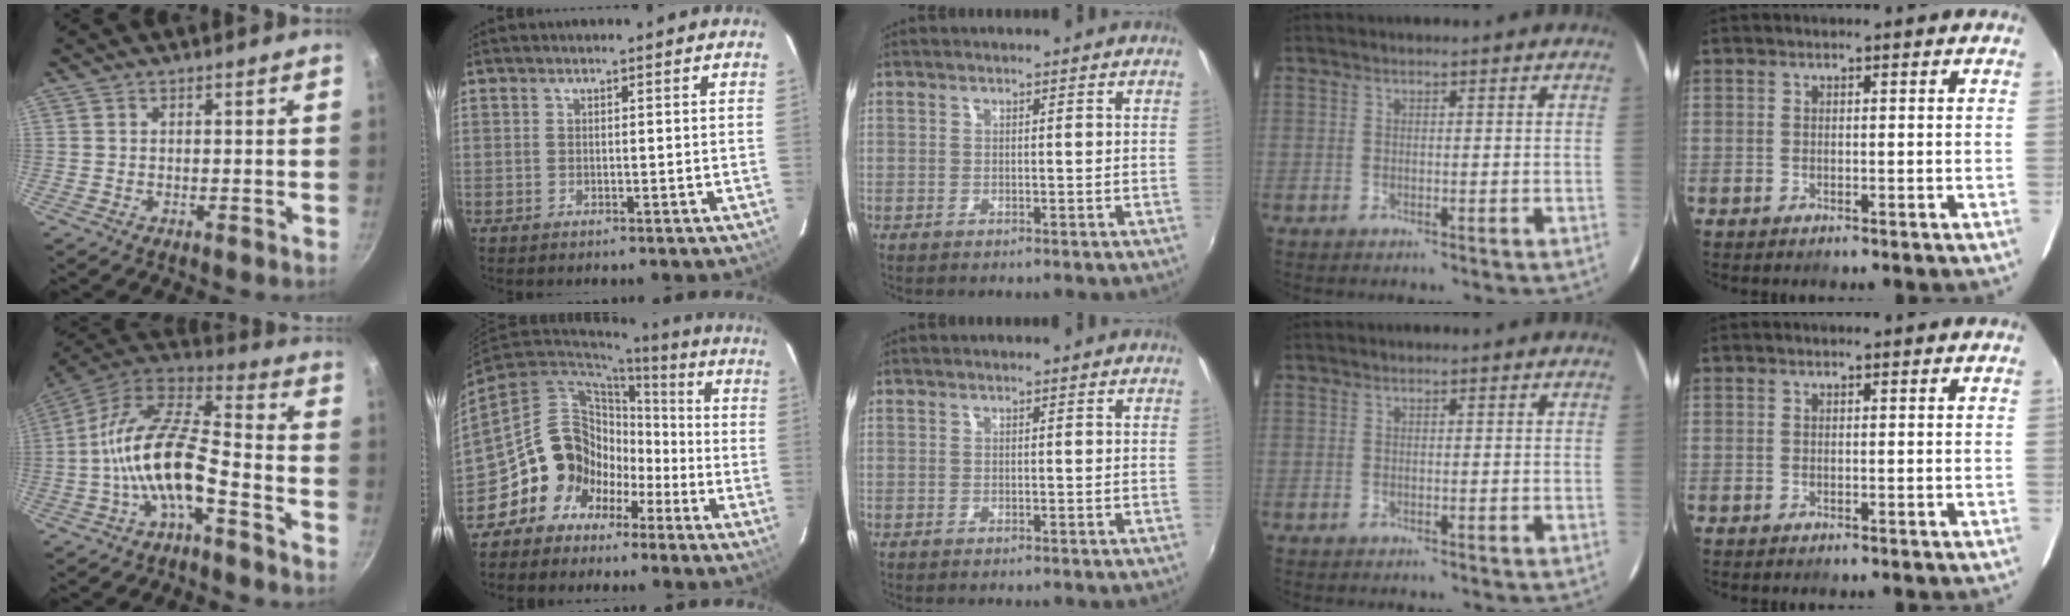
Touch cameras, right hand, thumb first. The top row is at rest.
{"thumb": {"total": 16.1, "force": [-5.6, 6.6, 13.5], "torque": [-0.255, 0.062, -0.117]}, "index": {"total": 14.7, "force": [-5.8, 12.4, 5.4], "torque": [-0.119, 0.039, -0.097]}}